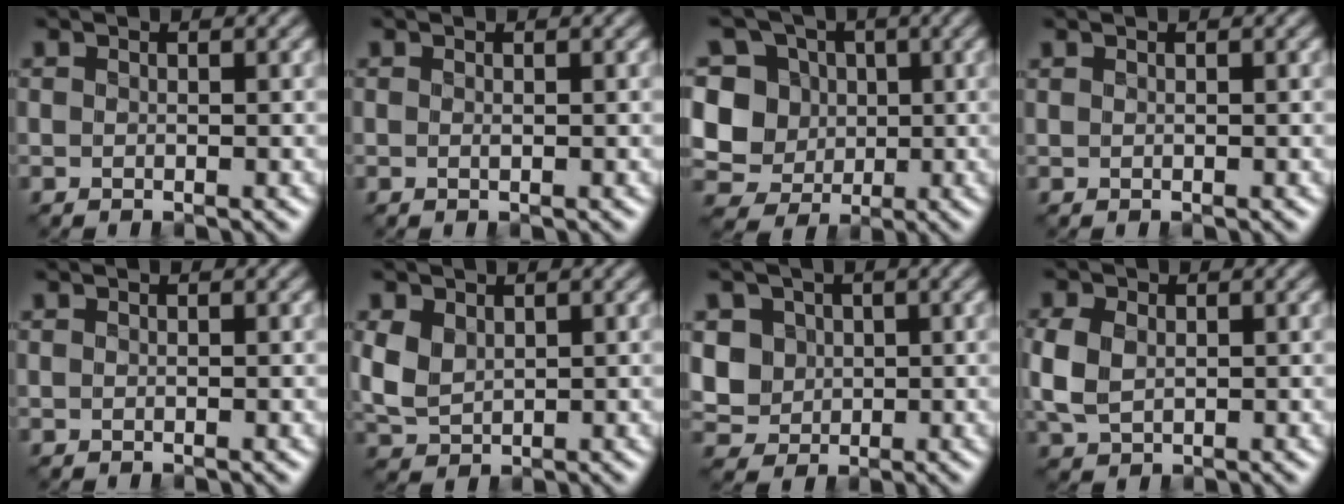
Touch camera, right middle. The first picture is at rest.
{"total": 0.0}
{"total": 9.8, "force": [1.5, 8.9, 3.8], "torque": [-0.087, 0.022, 0.012]}
{"total": 0.0}
{"total": 0.0}
{"total": 3.3, "force": [0.9, 2.4, 2.1], "torque": [-0.058, -0.003, 0.022]}
{"total": 5.1, "force": [1.0, 4.5, 2.0], "torque": [-0.049, 0.008, 0.023]}
{"total": 3.7, "force": [0.2, 2.8, 2.4], "torque": [-0.066, 0.000, 0.007]}